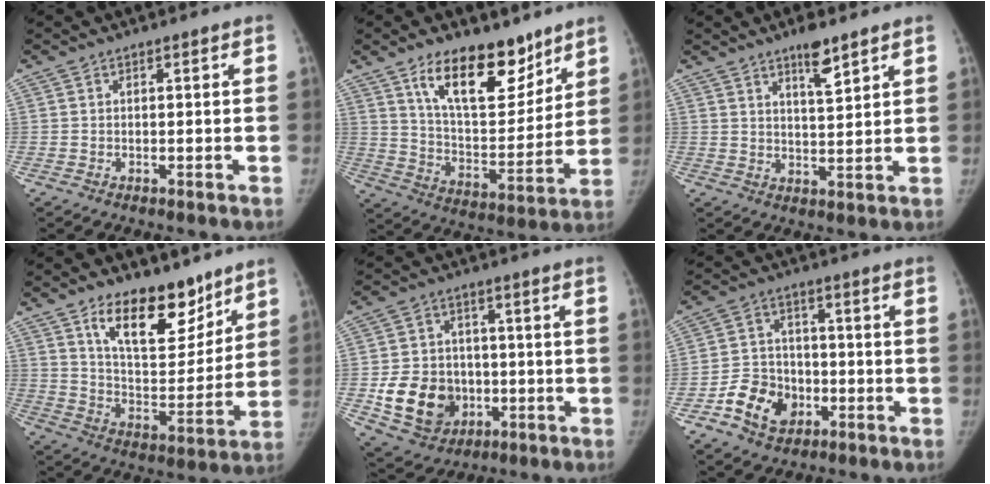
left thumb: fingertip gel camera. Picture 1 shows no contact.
{"total": 17.7, "force": [11.6, 8.1, 10.6], "torque": [-0.120, -0.079, 0.203]}
{"total": 5.6, "force": [4.0, 1.3, 3.8], "torque": [-0.053, -0.030, 0.066]}
{"total": 16.2, "force": [10.8, 7.6, 9.3], "torque": [-0.095, -0.082, 0.187]}
{"total": 13.7, "force": [-2.9, 11.4, 7.1], "torque": [-0.093, 0.010, -0.034]}
{"total": 10.1, "force": [-4.2, 8.0, 4.6], "torque": [-0.049, 0.022, -0.072]}